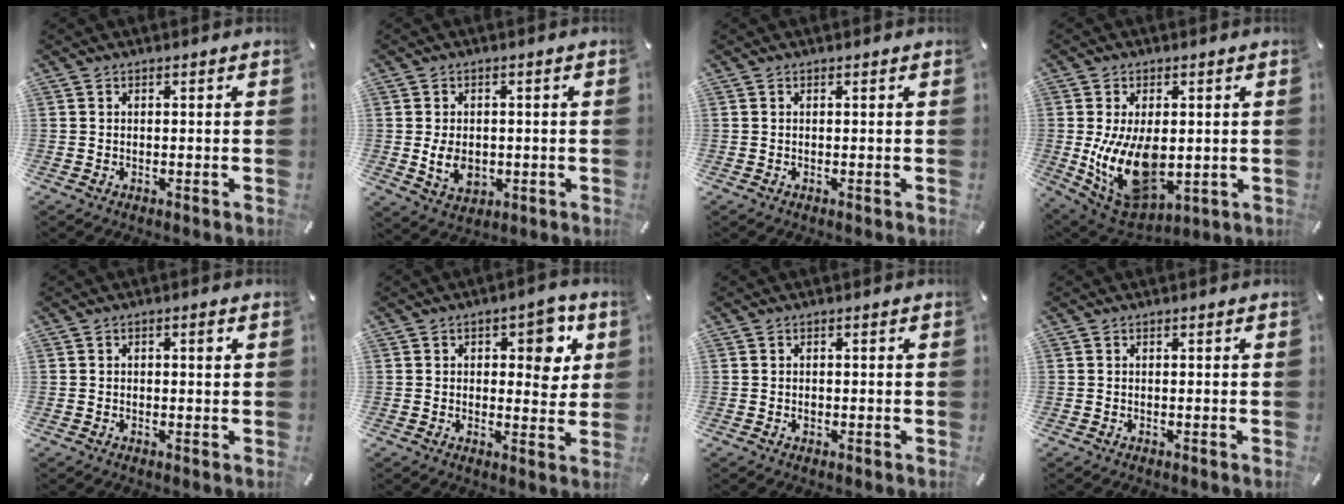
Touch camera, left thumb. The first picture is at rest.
{"total": 6.8, "force": [-1.0, 5.2, 4.3], "torque": [-0.086, -0.004, -0.020]}
{"total": 0.0}
{"total": 15.0, "force": [-0.8, 9.4, 11.7], "torque": [-0.237, -0.017, -0.009]}
{"total": 1.7, "force": [0.3, 1.0, 1.4], "torque": [-0.021, 0.005, 0.001]}
{"total": 8.6, "force": [2.8, 5.1, 6.4], "torque": [-0.067, -0.011, 0.037]}
{"total": 1.0, "force": [-0.2, 0.8, 0.5], "torque": [-0.010, 0.003, -0.006]}
{"total": 0.0}